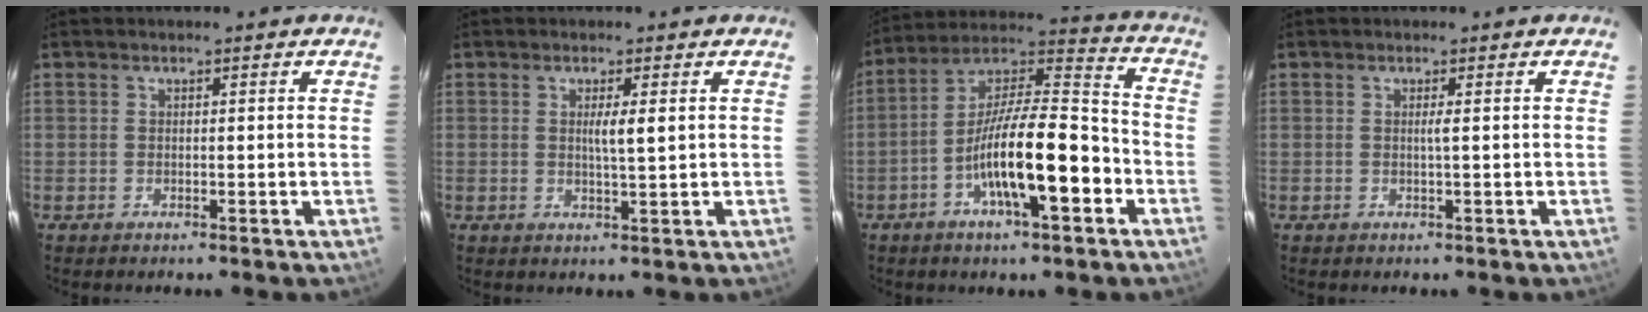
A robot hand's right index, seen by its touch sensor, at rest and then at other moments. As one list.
[{"total": 2.7, "force": [0.6, -0.1, 2.7], "torque": [-0.051, -0.004, 0.009]}, {"total": 16.0, "force": [-5.6, 2.8, 14.7], "torque": [-0.265, 0.010, -0.096]}, {"total": 0.8, "force": [0.1, -0.3, 0.7], "torque": [-0.014, 0.000, 0.000]}]